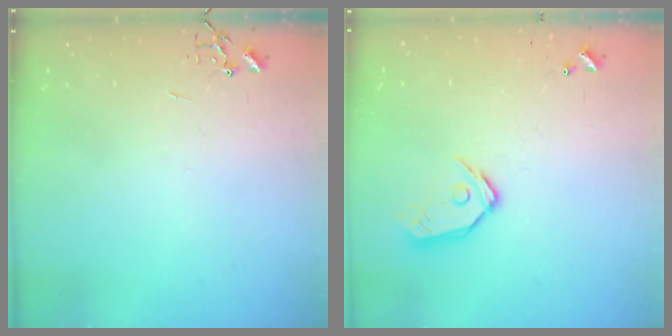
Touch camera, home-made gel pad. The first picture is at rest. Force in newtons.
{"total": 11.6, "press": 11.5, "slide": 1.2}